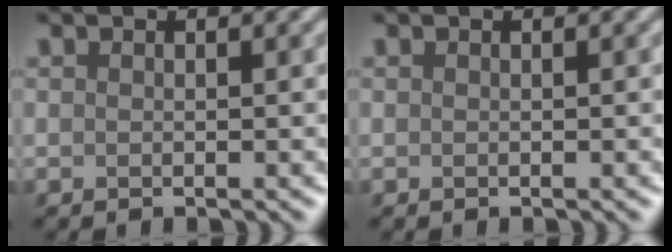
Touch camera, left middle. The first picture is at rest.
{"total": 0.0}